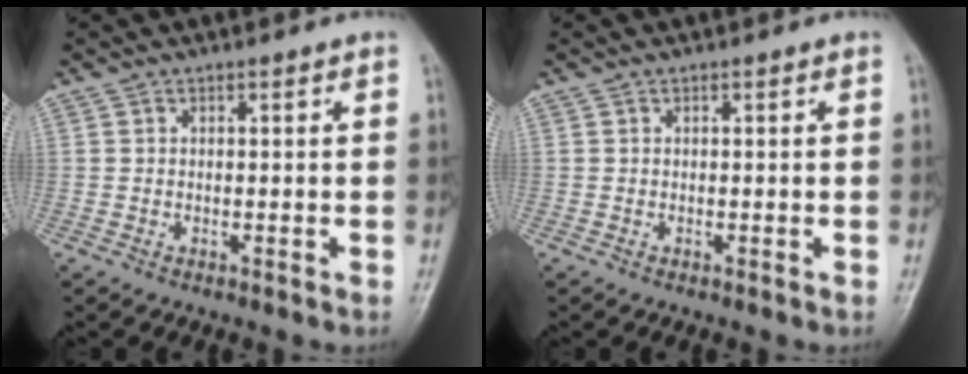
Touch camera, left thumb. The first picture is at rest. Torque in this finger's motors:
{"motor_torque": [0.00, 0.00, -0.03, -0.03, 0.00]}